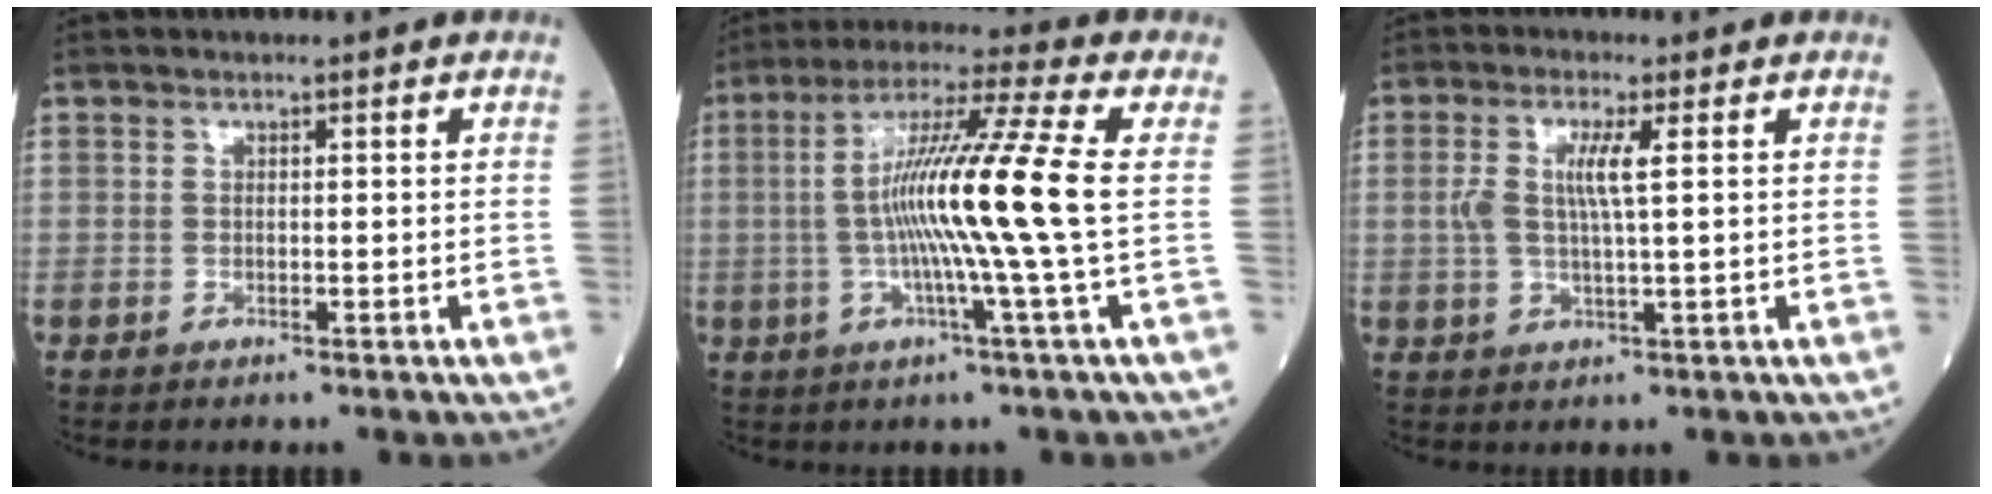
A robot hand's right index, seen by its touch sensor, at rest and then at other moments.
{"total": 13.8, "force": [-0.5, -2.5, 13.5], "torque": [-0.243, 0.001, -0.016]}
{"total": 4.6, "force": [0.9, 0.4, 4.5], "torque": [-0.101, 0.004, 0.019]}